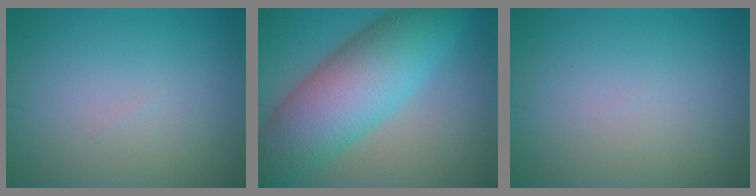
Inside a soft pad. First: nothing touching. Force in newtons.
{"total": 11.2, "press": 11.2, "slide": 0.2}
{"total": 0.0}